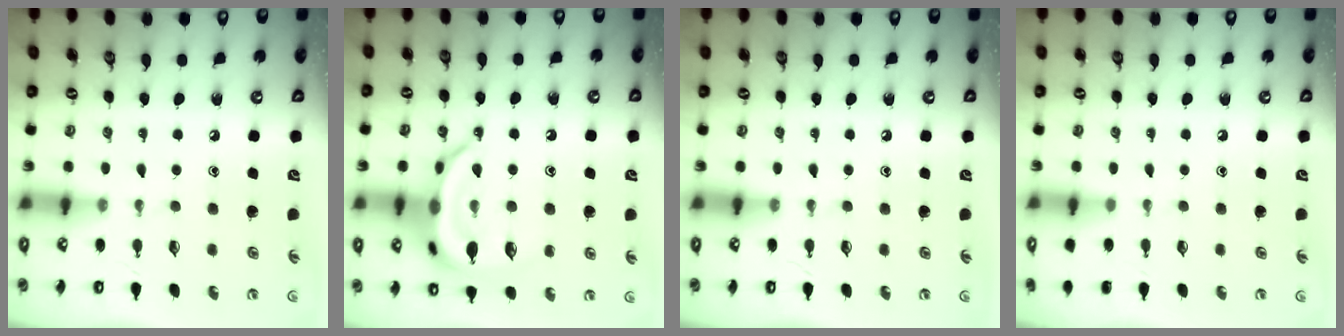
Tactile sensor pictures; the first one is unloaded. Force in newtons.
{"total": 18.7, "press": 18.7, "slide": 0.3}
{"total": 0.0}
{"total": 0.0}